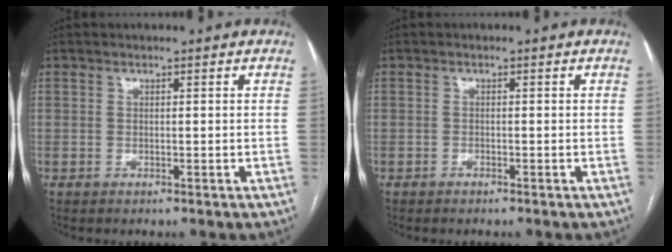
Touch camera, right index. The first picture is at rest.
{"total": 0.6, "force": [-0.5, 0.1, 0.2], "torque": [-0.009, -0.001, -0.008]}